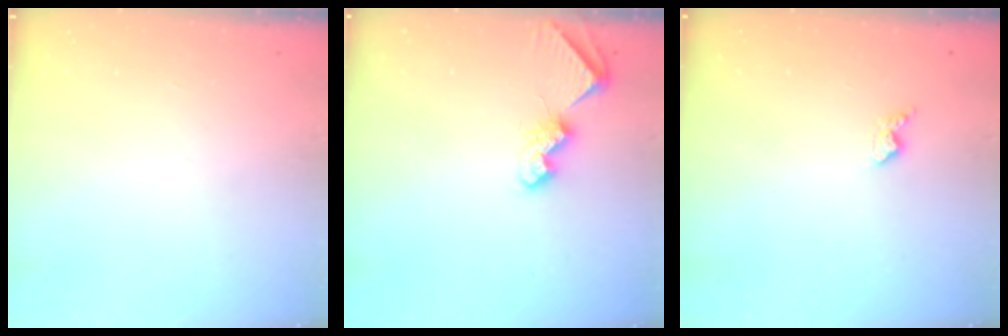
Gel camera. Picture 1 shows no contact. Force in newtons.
{"total": 7.7, "press": 7.6, "slide": 0.9}
{"total": 4.1, "press": 4.0, "slide": 0.6}